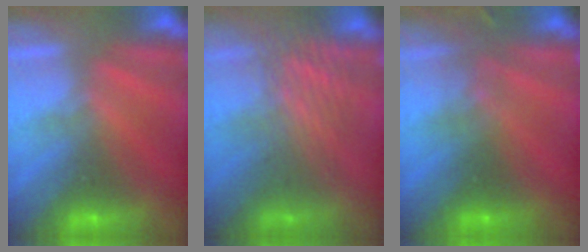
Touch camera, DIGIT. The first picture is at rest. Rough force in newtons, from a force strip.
{"total": 3.3}
{"total": 2.8}